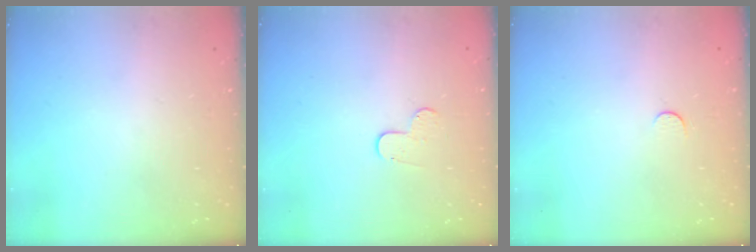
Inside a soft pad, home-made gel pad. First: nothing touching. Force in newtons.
{"total": 4.5, "press": 4.5, "slide": 0.4}
{"total": 3.1, "press": 3.1, "slide": 0.4}